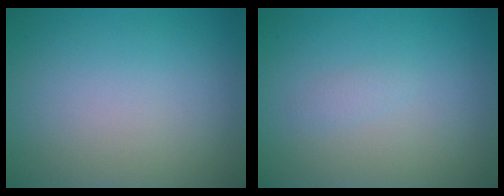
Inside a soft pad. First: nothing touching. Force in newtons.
{"total": 0.6, "press": 0.6, "slide": 0.0}